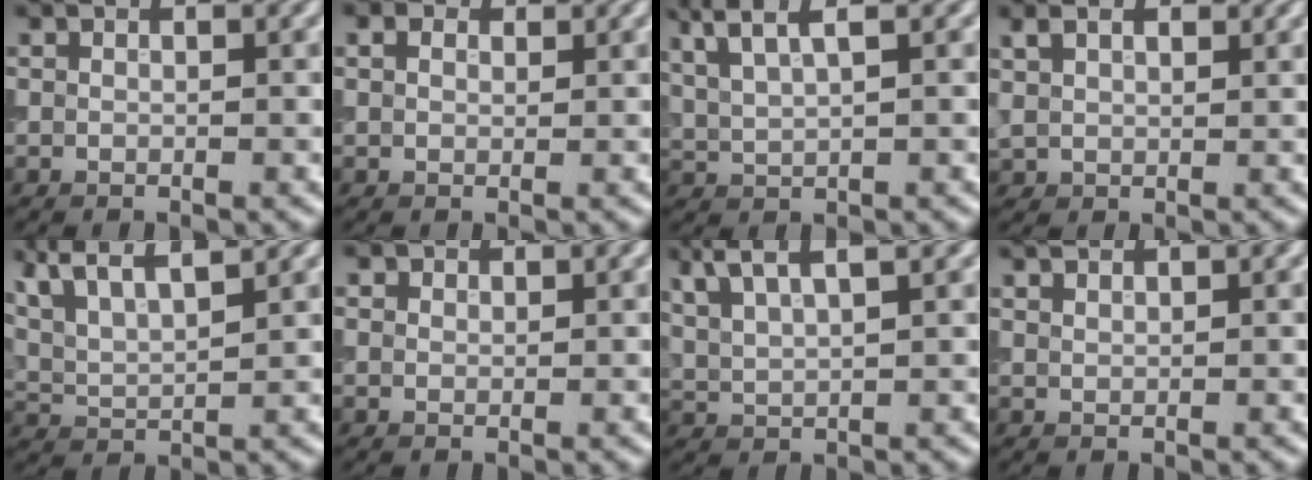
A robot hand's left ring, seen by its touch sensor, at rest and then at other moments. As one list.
[{"total": 1.6, "force": [0.8, 1.2, 0.7], "torque": [-0.017, -0.002, 0.006]}, {"total": 3.8, "force": [2.3, 0.9, 2.8], "torque": [-0.070, 0.012, 0.049]}, {"total": 2.3, "force": [1.4, 1.4, 1.1], "torque": [-0.035, 0.007, 0.029]}, {"total": 9.3, "force": [6.7, 3.0, 5.7], "torque": [-0.128, 0.034, 0.084]}, {"total": 0.9, "force": [0.5, 0.8, 0.2], "torque": [-0.007, -0.005, 0.006]}, {"total": 5.1, "force": [3.4, 1.5, 3.4], "torque": [-0.080, 0.023, 0.052]}, {"total": 1.1, "force": [1.0, 0.2, 0.4], "torque": [-0.012, 0.002, 0.019]}]